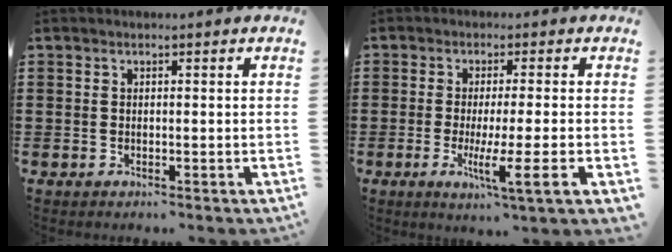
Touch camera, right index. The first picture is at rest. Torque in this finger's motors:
{"motor_torque": [1.22, 0.65, 0.87, 0.21]}